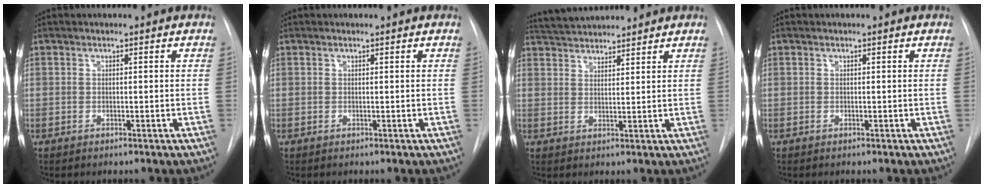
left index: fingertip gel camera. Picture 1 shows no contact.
{"total": 0.6, "force": [0.6, 0.0, 0.0], "torque": [-0.002, 0.009, 0.011]}
{"total": 7.8, "force": [7.6, 0.9, 1.8], "torque": [-0.040, 0.032, 0.125]}
{"total": 0.0}